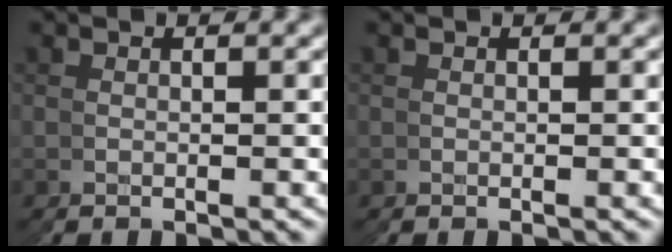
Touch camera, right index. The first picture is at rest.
{"total": 0.0}